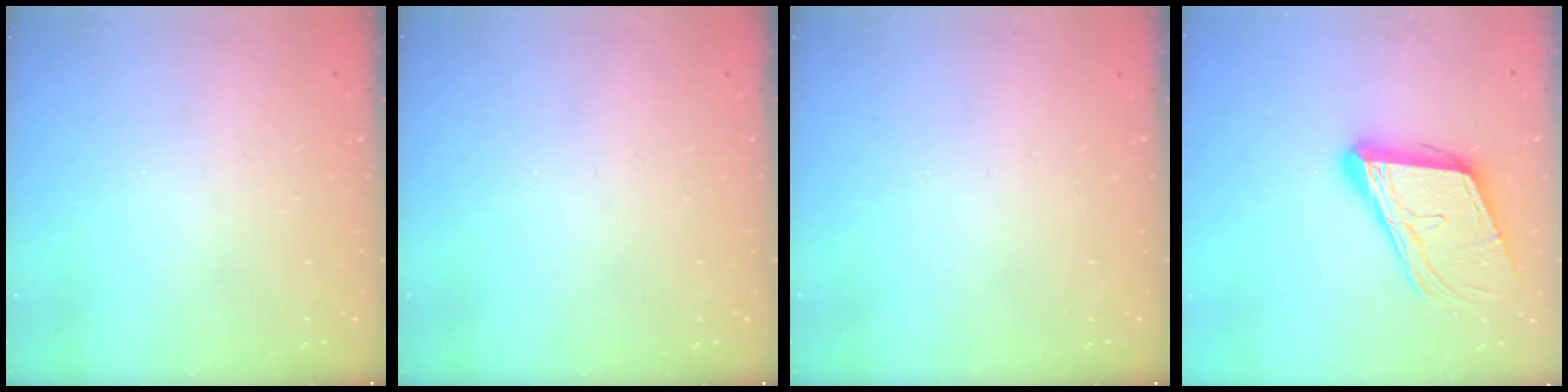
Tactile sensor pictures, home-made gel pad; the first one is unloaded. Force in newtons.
{"total": 0.0}
{"total": 0.0}
{"total": 16.0, "press": 15.6, "slide": 3.7}